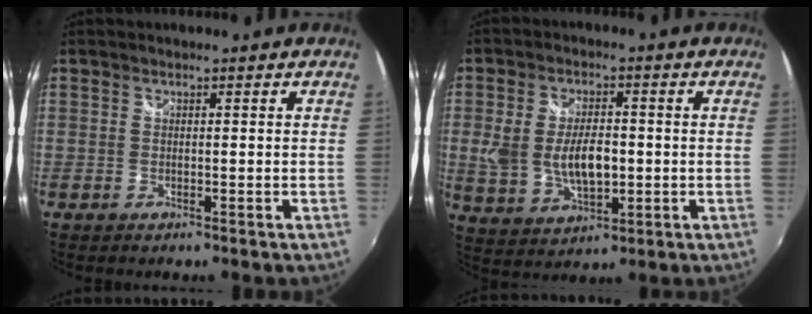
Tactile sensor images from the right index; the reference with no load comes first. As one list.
[{"total": 10.4, "force": [-0.5, 5.6, 8.7], "torque": [-0.173, -0.005, 0.001]}]